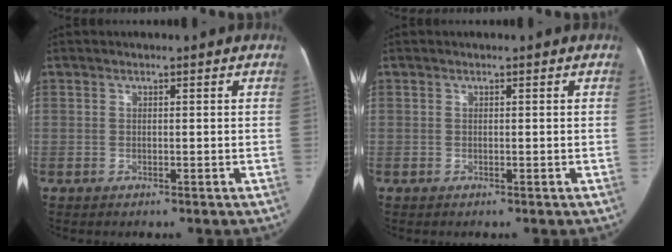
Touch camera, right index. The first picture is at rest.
{"total": 0.0}